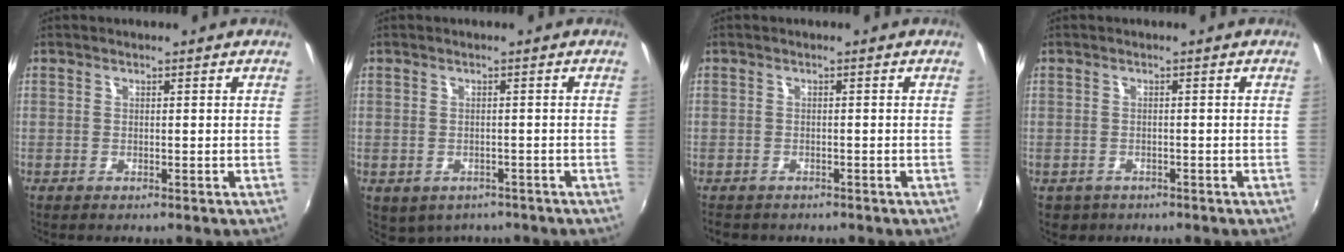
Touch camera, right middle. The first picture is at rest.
{"total": 4.7, "force": [-2.8, 3.3, 1.7], "torque": [-0.042, -0.016, -0.030]}
{"total": 2.8, "force": [-2.3, 1.4, 0.7], "torque": [-0.021, -0.012, -0.034]}
{"total": 3.3, "force": [-1.9, 2.5, 1.2], "torque": [-0.030, -0.010, -0.024]}